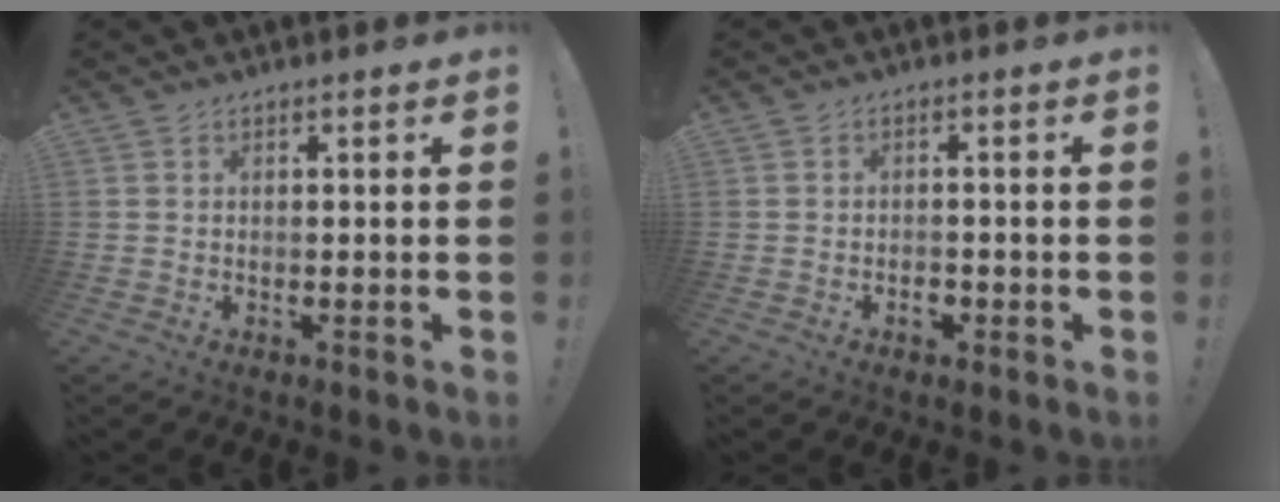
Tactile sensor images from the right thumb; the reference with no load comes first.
{"total": 2.4, "force": [-1.5, 1.3, 1.3], "torque": [-0.016, 0.003, -0.028]}